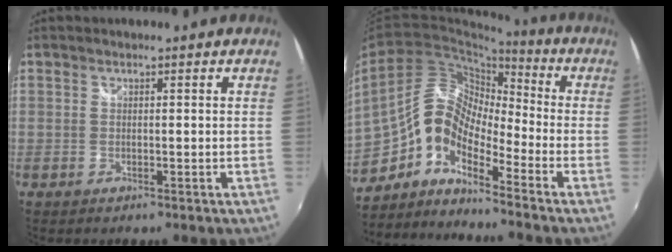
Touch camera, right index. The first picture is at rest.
{"total": 10.8, "force": [-5.7, 5.2, 7.7], "torque": [-0.136, 0.019, -0.124]}